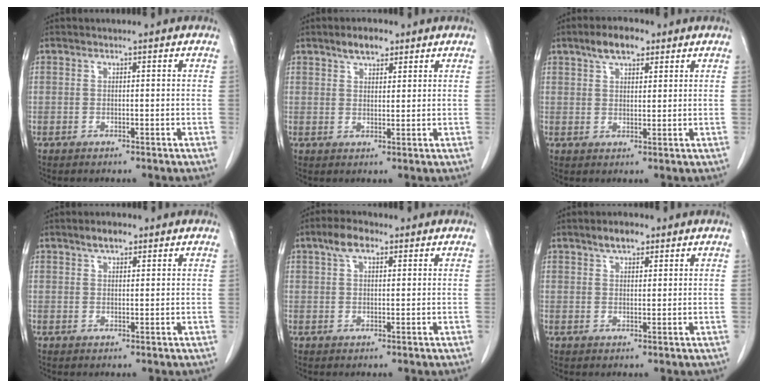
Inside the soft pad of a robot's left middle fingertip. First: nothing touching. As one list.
[{"total": 3.9, "force": [2.8, 1.6, 2.2], "torque": [-0.041, 0.007, 0.047]}, {"total": 5.4, "force": [3.5, 2.2, 3.5], "torque": [-0.064, 0.013, 0.062]}, {"total": 2.7, "force": [1.9, 1.1, 1.6], "torque": [-0.030, 0.005, 0.033]}, {"total": 4.2, "force": [2.4, 1.8, 2.9], "torque": [-0.060, 0.015, 0.045]}, {"total": 3.1, "force": [2.3, 1.3, 1.7], "torque": [-0.033, 0.005, 0.039]}]